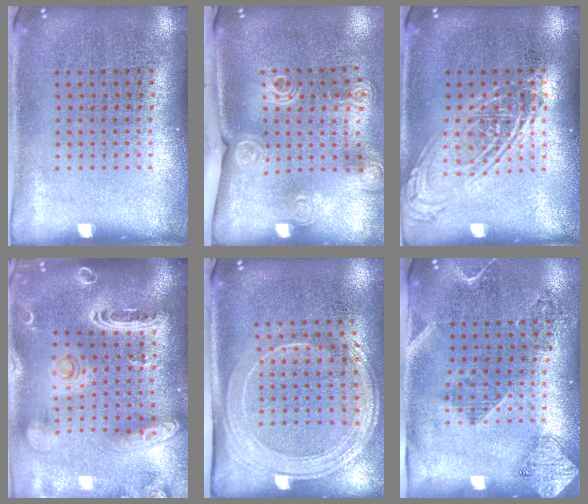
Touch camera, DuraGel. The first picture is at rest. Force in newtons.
{"total": 2.1, "press": 1.6, "slide": 1.3}
{"total": 2.6, "press": 2.6, "slide": 0.4}
{"total": 3.6, "press": 2.9, "slide": 2.2}
{"total": 2.0, "press": 1.7, "slide": 1.1}
{"total": 1.8, "press": 1.6, "slide": 0.9}